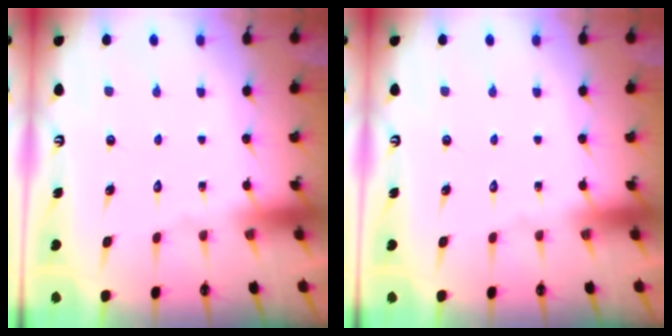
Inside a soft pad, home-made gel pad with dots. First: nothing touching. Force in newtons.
{"total": 0.0}